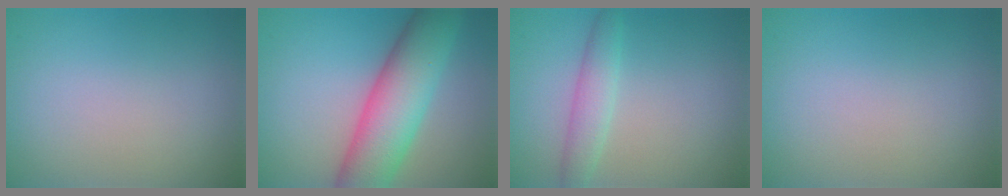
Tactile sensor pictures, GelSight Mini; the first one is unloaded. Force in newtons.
{"total": 9.4, "press": 9.4, "slide": 0.2}
{"total": 2.5, "press": 2.5, "slide": 0.1}
{"total": 0.0}